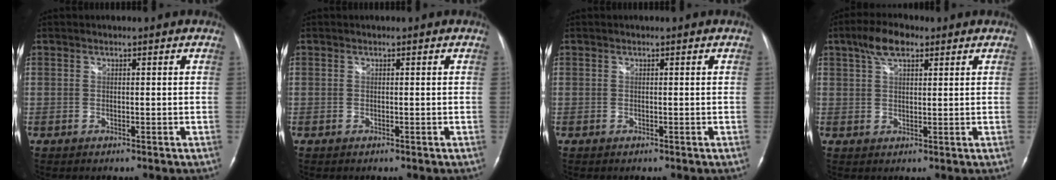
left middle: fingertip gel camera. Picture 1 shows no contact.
{"total": 0.0}
{"total": 0.0}
{"total": 5.5, "force": [3.2, 2.4, 3.8], "torque": [-0.077, 0.018, 0.059]}